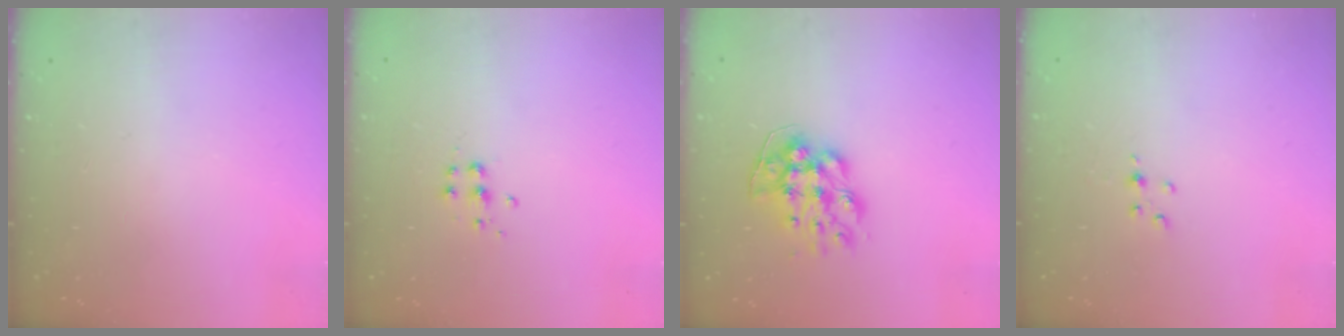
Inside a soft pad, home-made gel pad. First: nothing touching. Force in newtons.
{"total": 4.6, "press": 4.5, "slide": 0.4}
{"total": 11.3, "press": 11.3, "slide": 1.0}
{"total": 2.6, "press": 2.6, "slide": 0.3}